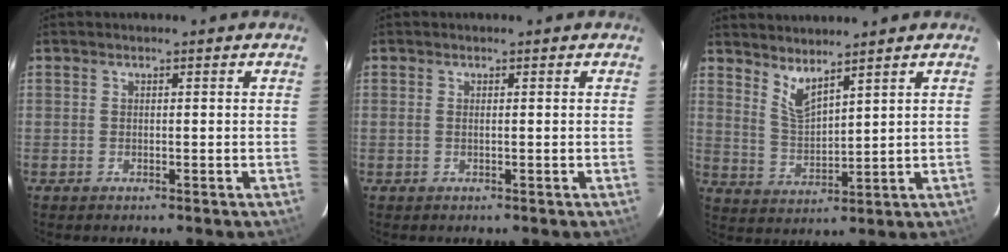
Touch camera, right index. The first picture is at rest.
{"total": 0.6, "force": [0.0, 0.0, 0.6], "torque": [-0.013, 0.001, -0.002]}
{"total": 5.4, "force": [4.4, 1.0, 3.1], "torque": [-0.059, -0.010, 0.090]}